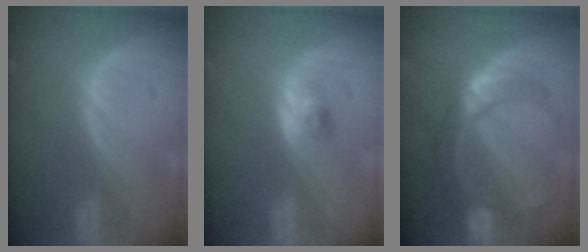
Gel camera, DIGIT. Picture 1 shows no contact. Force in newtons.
{"total": 2.6, "press": 2.4, "slide": 1.2}
{"total": 7.9, "press": 7.9, "slide": 0.3}